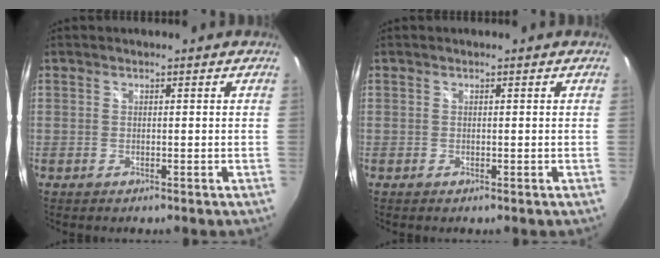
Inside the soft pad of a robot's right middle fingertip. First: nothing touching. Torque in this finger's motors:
{"motor_torque": [0.16, -0.16, 0.03, 0.01]}